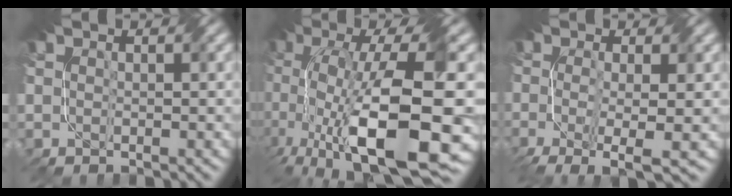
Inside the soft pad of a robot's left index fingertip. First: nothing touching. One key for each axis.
{"total": 16.0, "fx": -2.4, "fy": 6.4, "fz": 14.5, "tx": -0.264, "ty": 0.002, "tz": -0.034}
{"total": 5.1, "fx": -1.7, "fy": 1.3, "fz": 4.6, "tx": -0.084, "ty": -0.011, "tz": -0.029}